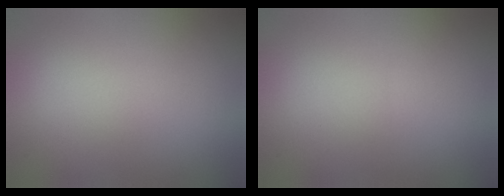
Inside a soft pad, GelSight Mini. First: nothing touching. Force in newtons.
{"total": 0.0}